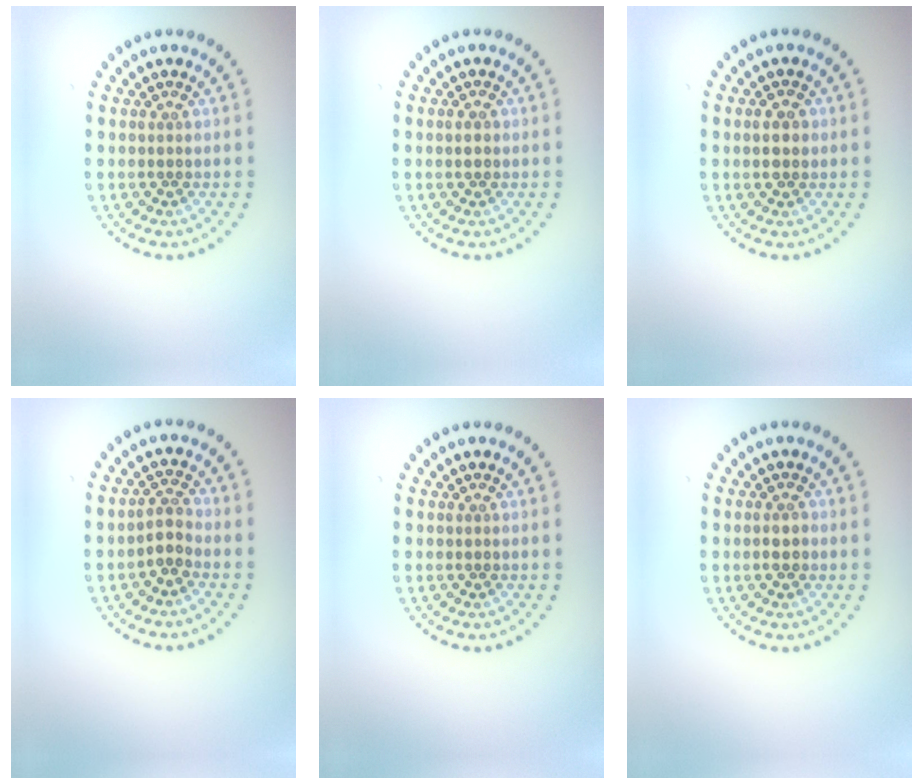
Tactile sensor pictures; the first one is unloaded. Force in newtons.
{"total": 0.9, "press": 0.9, "slide": 0.1}
{"total": 1.6, "press": 1.6, "slide": 0.2}
{"total": 1.8, "press": 1.4, "slide": 1.1}
{"total": 0.0}
{"total": 1.2, "press": 1.1, "slide": 0.3}